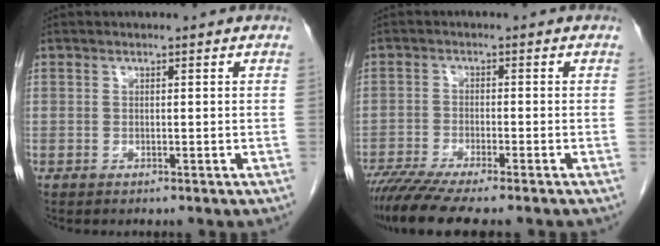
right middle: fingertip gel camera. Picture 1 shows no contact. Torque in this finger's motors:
{"motor_torque": [1.20, -0.94, 0.23, 0.16]}